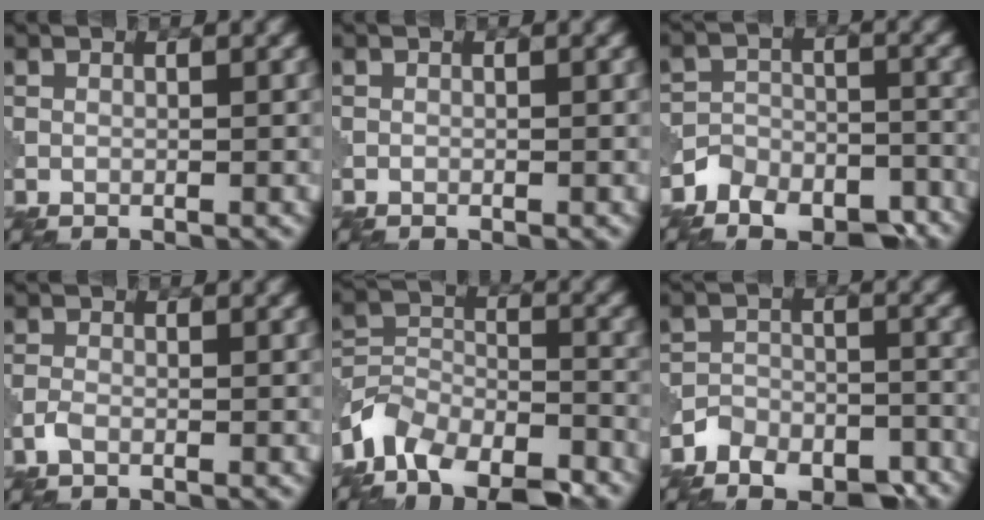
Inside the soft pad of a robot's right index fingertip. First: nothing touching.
{"total": 0.0}
{"total": 9.4, "force": [-7.5, 5.2, 2.3], "torque": [-0.021, -0.005, -0.127]}
{"total": 1.2, "force": [-0.7, 0.5, 0.7], "torque": [-0.019, 0.001, -0.020]}
{"total": 9.4, "force": [-7.4, 4.8, 3.4], "torque": [-0.063, -0.001, -0.132]}
{"total": 8.5, "force": [-6.8, 4.5, 2.2], "torque": [-0.018, -0.004, -0.114]}